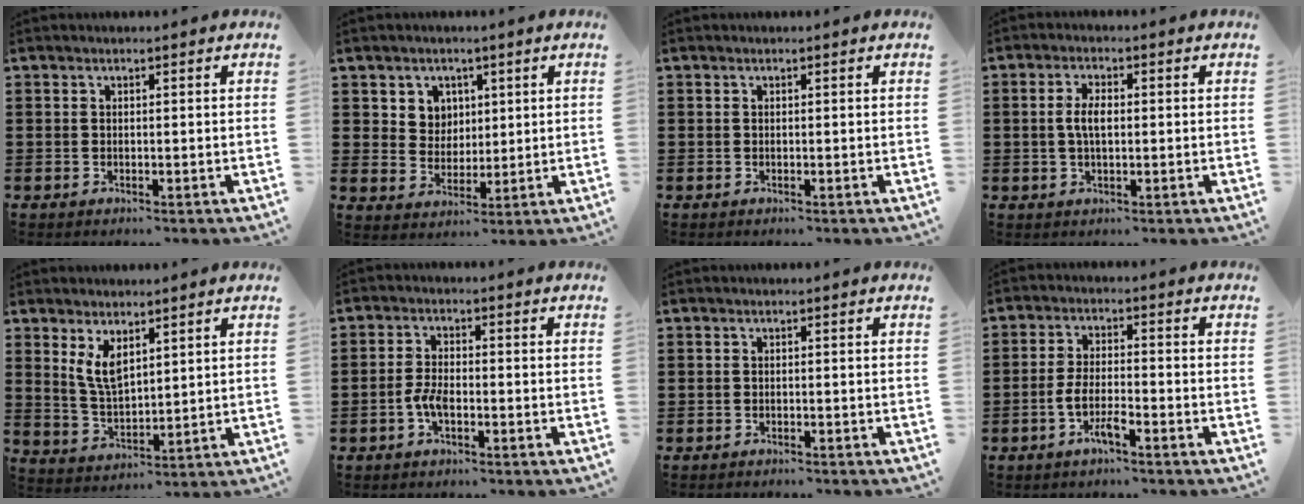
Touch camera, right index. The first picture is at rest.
{"total": 4.7, "force": [2.2, 4.1, 0.5], "torque": [-0.025, 0.007, 0.038]}
{"total": 0.0}
{"total": 3.7, "force": [0.1, 1.6, 3.3], "torque": [-0.073, 0.002, -0.002]}
{"total": 5.2, "force": [2.7, 2.2, 3.8], "torque": [-0.081, -0.002, 0.050]}
{"total": 3.3, "force": [-1.5, 1.1, 2.7], "torque": [-0.072, -0.007, -0.032]}
{"total": 0.8, "force": [-0.8, 0.1, -0.1], "torque": [-0.001, 0.001, -0.018]}
{"total": 4.5, "force": [-2.5, 1.0, 3.6], "torque": [-0.089, -0.003, -0.055]}